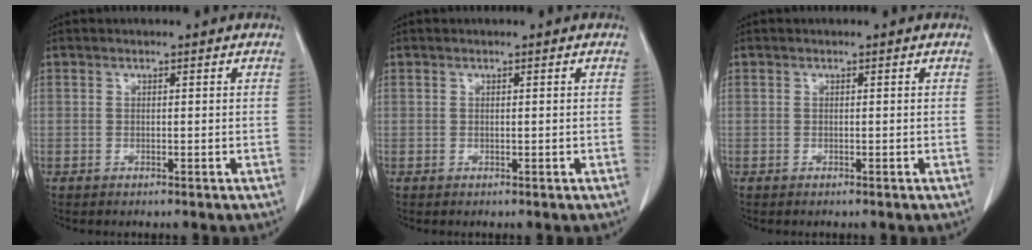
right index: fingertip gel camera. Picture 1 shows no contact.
{"total": 0.0}
{"total": 0.0}